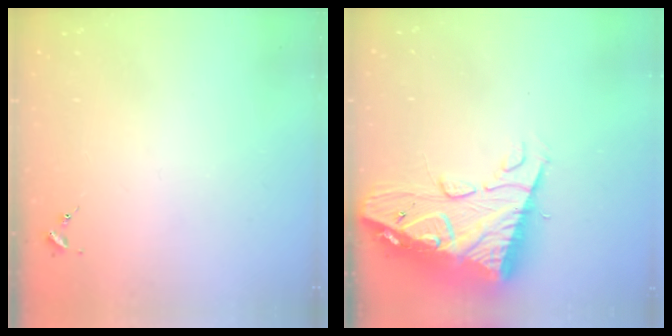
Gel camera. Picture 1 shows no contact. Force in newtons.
{"total": 17.9, "press": 17.8, "slide": 1.7}